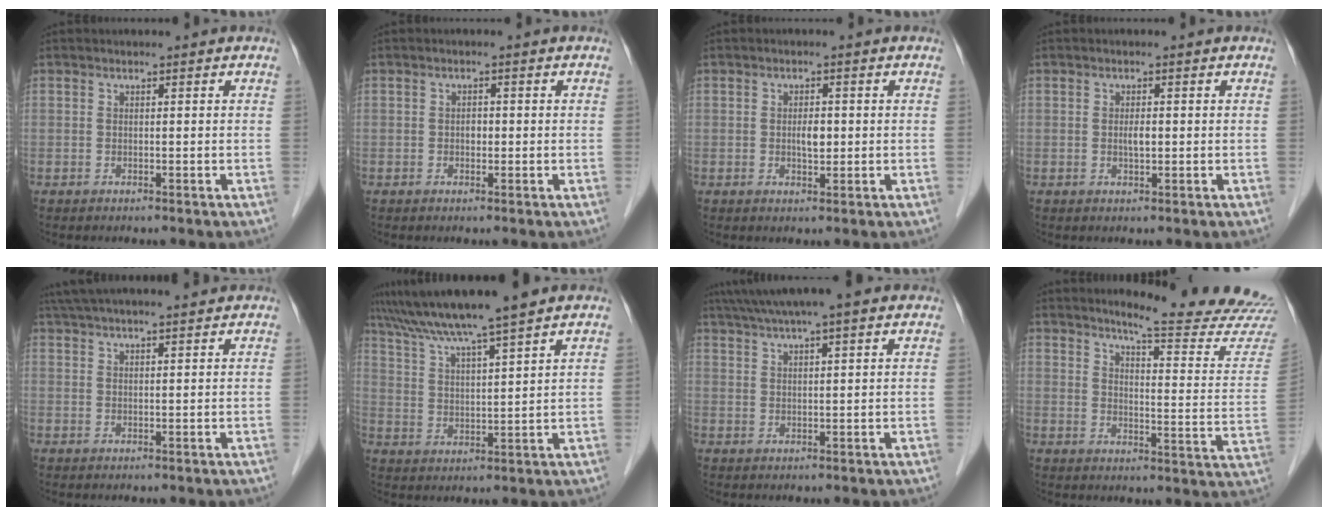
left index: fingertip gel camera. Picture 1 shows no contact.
{"total": 1.1, "force": [-0.1, 0.8, 0.8], "torque": [-0.012, 0.003, -0.002]}
{"total": 2.3, "force": [0.0, 1.0, 2.0], "torque": [-0.037, 0.001, 0.001]}
{"total": 1.5, "force": [0.0, 0.4, 1.4], "torque": [-0.028, 0.000, 0.001]}
{"total": 11.8, "force": [10.4, 0.6, 5.5], "torque": [-0.097, 0.037, 0.152]}
{"total": 12.1, "force": [10.3, -1.1, 6.3], "torque": [-0.115, 0.022, 0.172]}
{"total": 11.7, "force": [9.7, 0.6, 6.6], "torque": [-0.113, 0.044, 0.135]}
{"total": 19.2, "force": [18.1, -0.3, 6.6], "torque": [-0.089, -0.119, 0.209]}